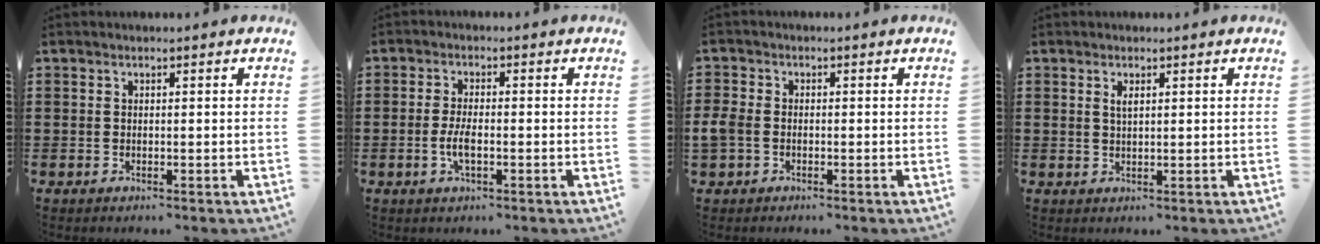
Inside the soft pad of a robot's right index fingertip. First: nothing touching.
{"total": 3.4, "force": [-0.9, 1.1, 3.2], "torque": [-0.070, -0.002, -0.020]}
{"total": 2.4, "force": [-1.0, 1.7, 1.4], "torque": [-0.044, -0.004, -0.023]}
{"total": 1.4, "force": [0.6, 0.5, 1.1], "torque": [-0.023, 0.004, 0.010]}